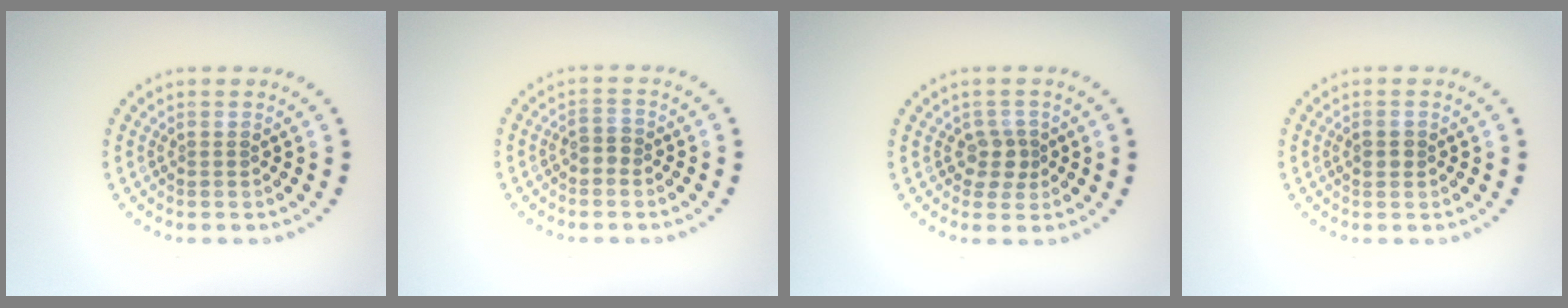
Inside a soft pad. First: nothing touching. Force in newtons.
{"total": 1.2, "press": 1.1, "slide": 0.5}
{"total": 1.9, "press": 1.6, "slide": 1.1}
{"total": 1.1, "press": 1.1, "slide": 0.1}